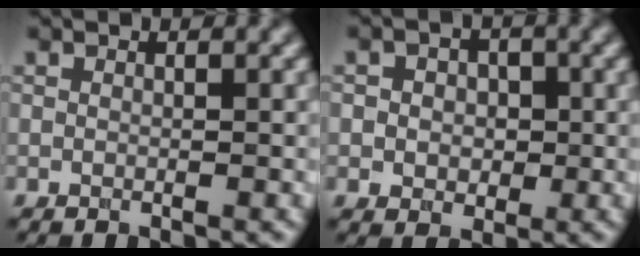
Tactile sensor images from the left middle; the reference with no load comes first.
{"total": 3.2, "force": [0.2, 2.6, 1.8], "torque": [-0.013, 0.005, -0.016]}